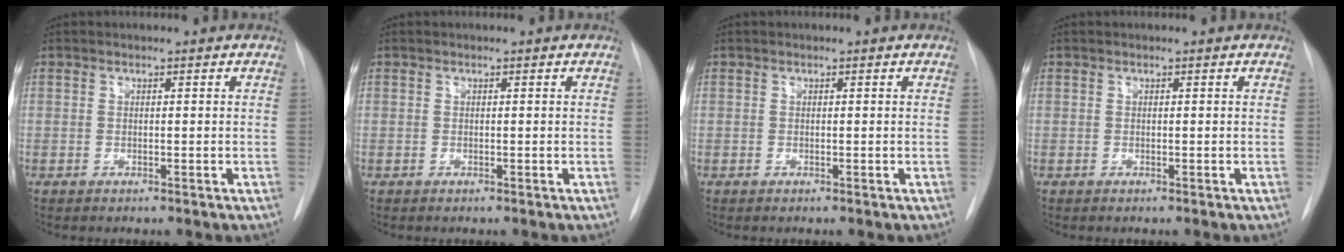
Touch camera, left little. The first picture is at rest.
{"total": 0.0}
{"total": 0.0}
{"total": 0.0}